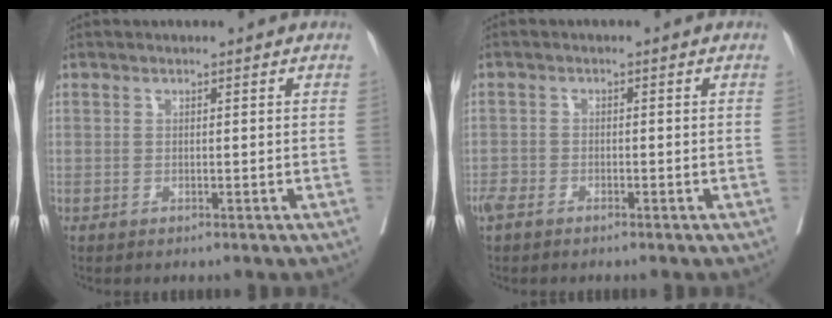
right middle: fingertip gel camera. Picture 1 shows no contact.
{"total": 2.5, "force": [-2.0, 1.2, 1.1], "torque": [-0.026, -0.002, -0.038]}